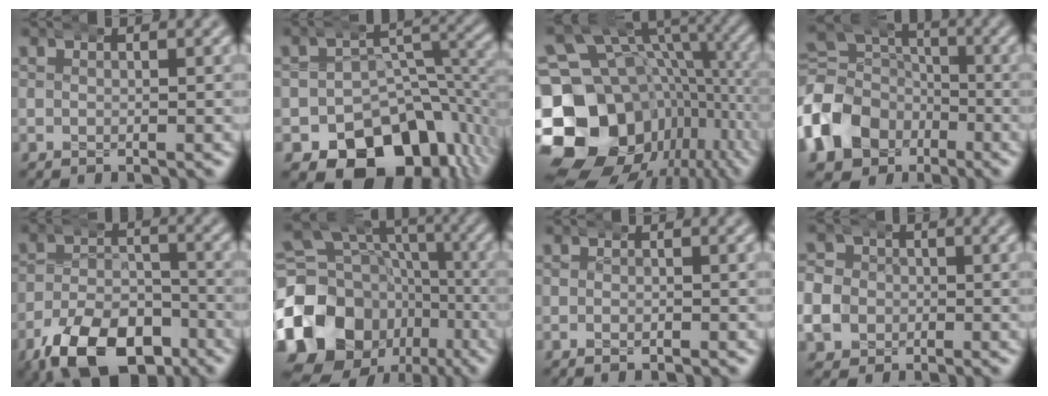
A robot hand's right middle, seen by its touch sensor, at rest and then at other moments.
{"total": 13.5, "force": [-6.6, 9.4, 7.1], "torque": [-0.108, -0.045, -0.091]}
{"total": 24.7, "force": [-5.6, 19.9, 13.4], "torque": [-0.238, -0.088, -0.076]}
{"total": 11.2, "force": [-2.6, 9.9, 4.5], "torque": [-0.095, -0.033, -0.041]}
{"total": 10.1, "force": [-6.4, 5.5, 5.5], "torque": [-0.079, -0.030, -0.098]}
{"total": 21.4, "force": [-4.3, 18.7, 9.5], "torque": [-0.185, -0.055, -0.074]}
{"total": 0.7, "force": [-0.6, 0.3, 0.3], "torque": [-0.006, 0.000, -0.010]}
{"total": 5.6, "force": [-0.7, 5.3, 1.7], "torque": [-0.036, -0.011, -0.015]}